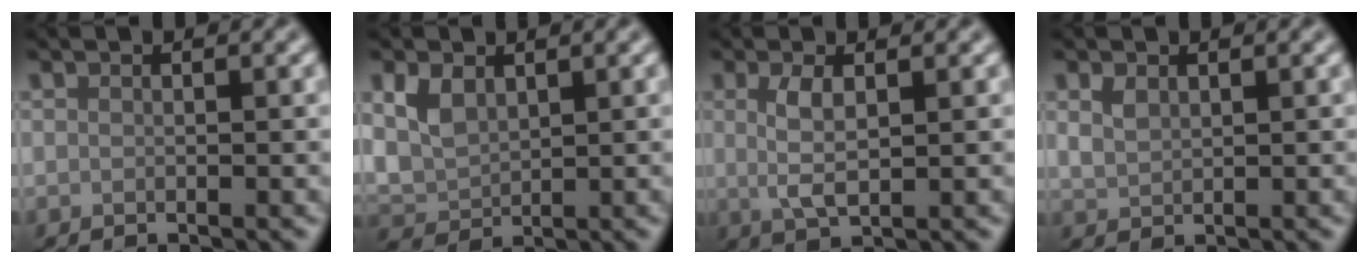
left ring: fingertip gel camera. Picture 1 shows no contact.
{"total": 3.1, "force": [1.3, 2.1, 1.9], "torque": [-0.041, -0.001, 0.029]}
{"total": 2.8, "force": [0.5, 0.9, 2.5], "torque": [-0.055, -0.002, 0.011]}
{"total": 1.5, "force": [0.8, 0.9, 0.9], "torque": [-0.021, 0.001, 0.022]}